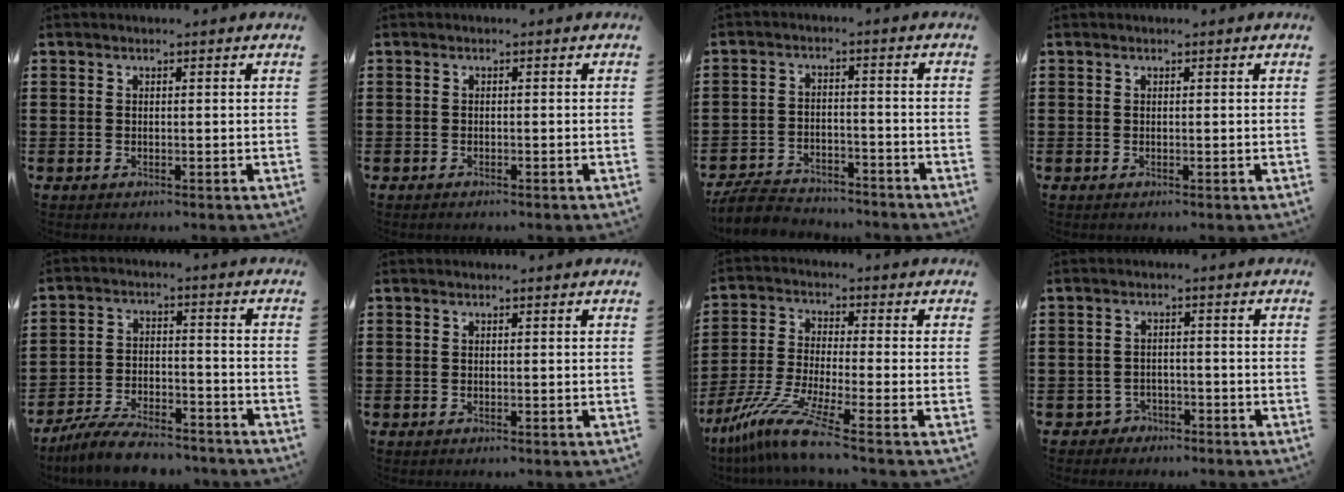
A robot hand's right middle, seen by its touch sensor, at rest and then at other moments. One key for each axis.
{"total": 0.6, "fx": -0.6, "fy": 0.1, "fz": 0.0, "tx": -0.003, "ty": -0.002, "tz": -0.012}
{"total": 5.4, "fx": -5.2, "fy": 0.9, "fz": 0.8, "tx": -0.025, "ty": 0.005, "tz": -0.105}
{"total": 0.0}
{"total": 7.5, "fx": -6.9, "fy": 1.3, "fz": 2.5, "tx": -0.052, "ty": 0.009, "tz": -0.132}
{"total": 0.0}
{"total": 9.0, "fx": -6.6, "fy": 0.2, "fz": 6.2, "tx": -0.138, "ty": -0.014, "tz": -0.132}
{"total": 2.2, "fx": -2.0, "fy": 1.0, "fz": 0.1, "tx": -0.012, "ty": -0.002, "tz": -0.044}